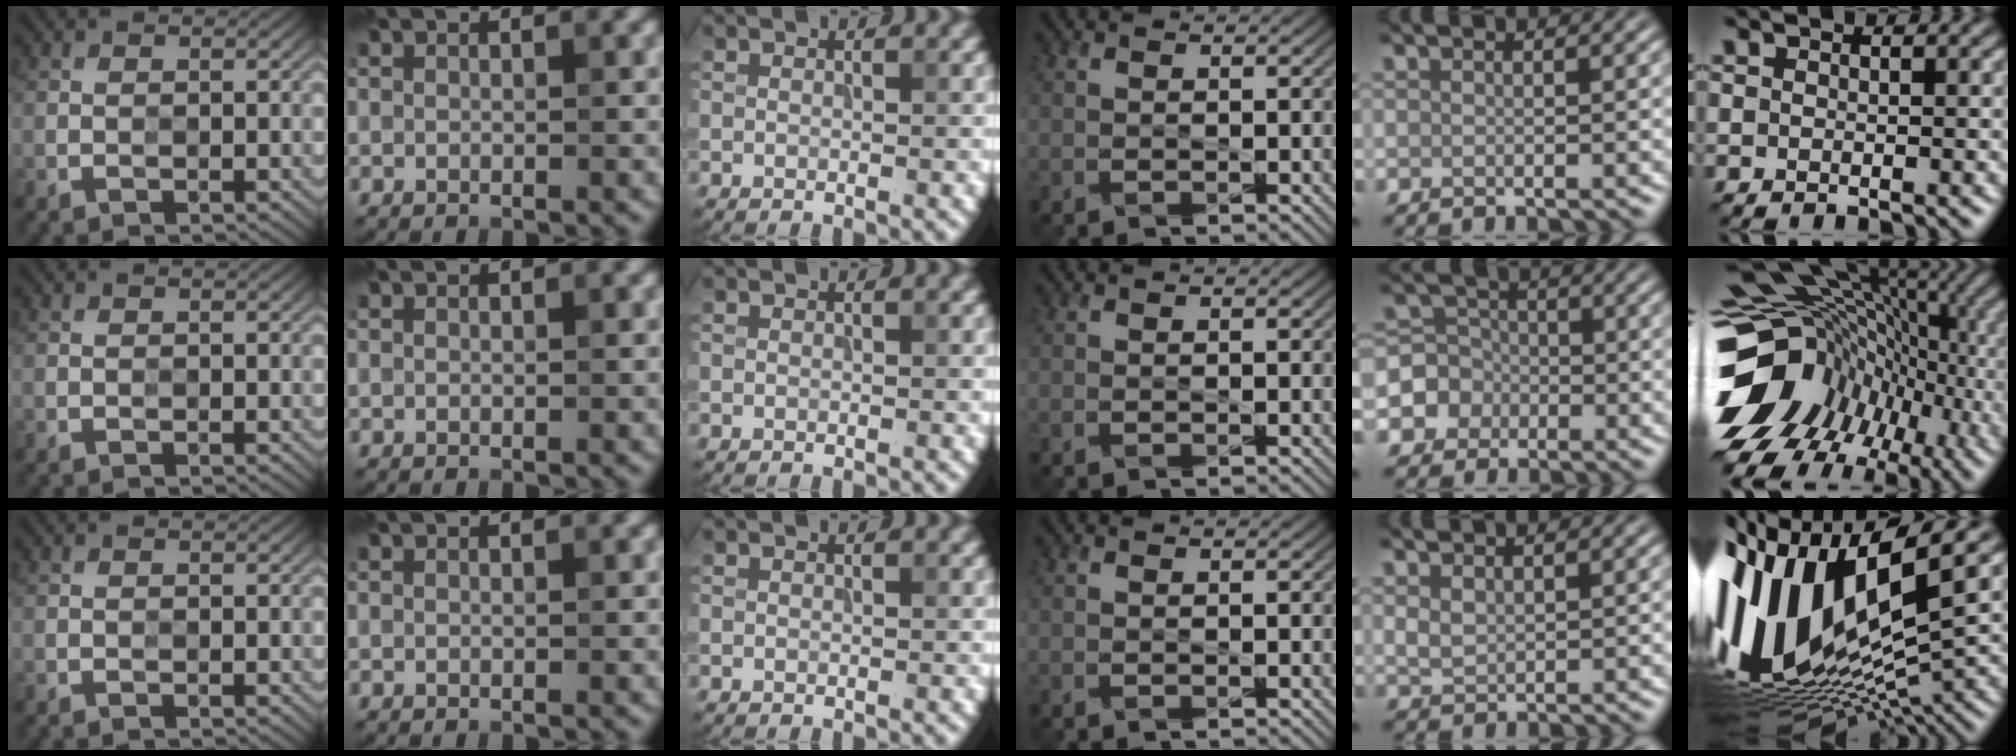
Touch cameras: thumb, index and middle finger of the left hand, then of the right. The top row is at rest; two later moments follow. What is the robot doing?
{"motion": "press", "object": "sticky note"}